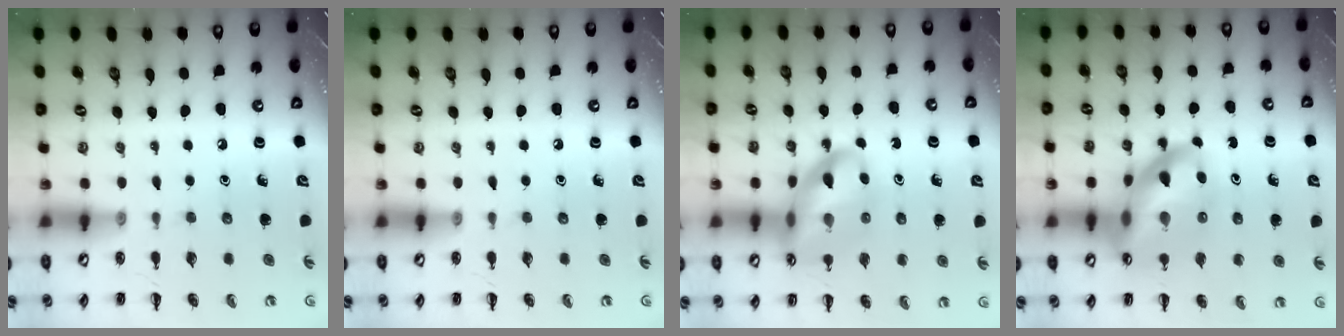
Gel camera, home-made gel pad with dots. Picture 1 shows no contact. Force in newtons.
{"total": 0.0}
{"total": 17.2, "press": 16.9, "slide": 3.1}
{"total": 18.4, "press": 18.0, "slide": 3.8}